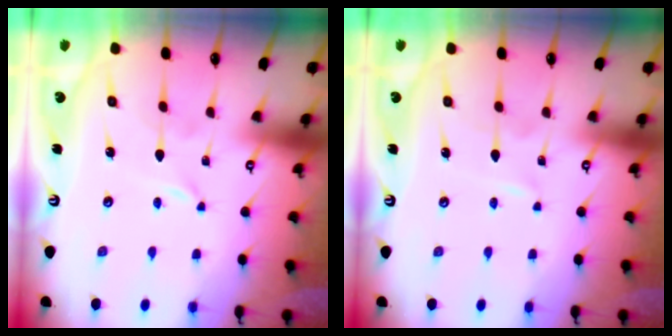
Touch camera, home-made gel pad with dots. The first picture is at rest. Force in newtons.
{"total": 1.6, "press": 1.6, "slide": 0.2}